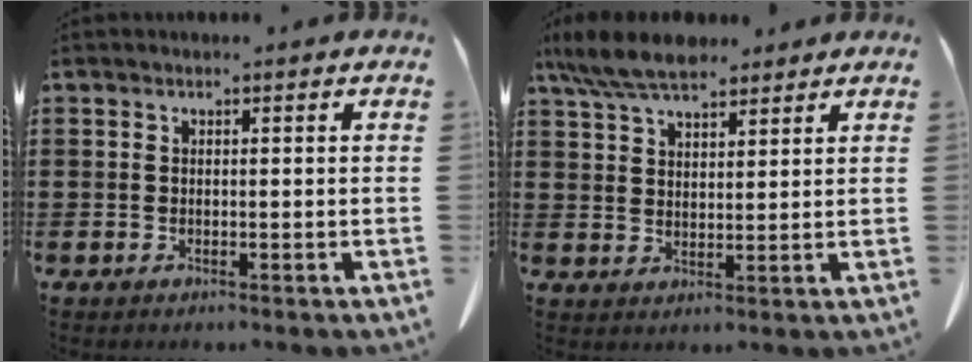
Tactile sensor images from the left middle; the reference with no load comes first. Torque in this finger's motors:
{"motor_torque": [0.80, 0.09, 0.17, 0.09]}